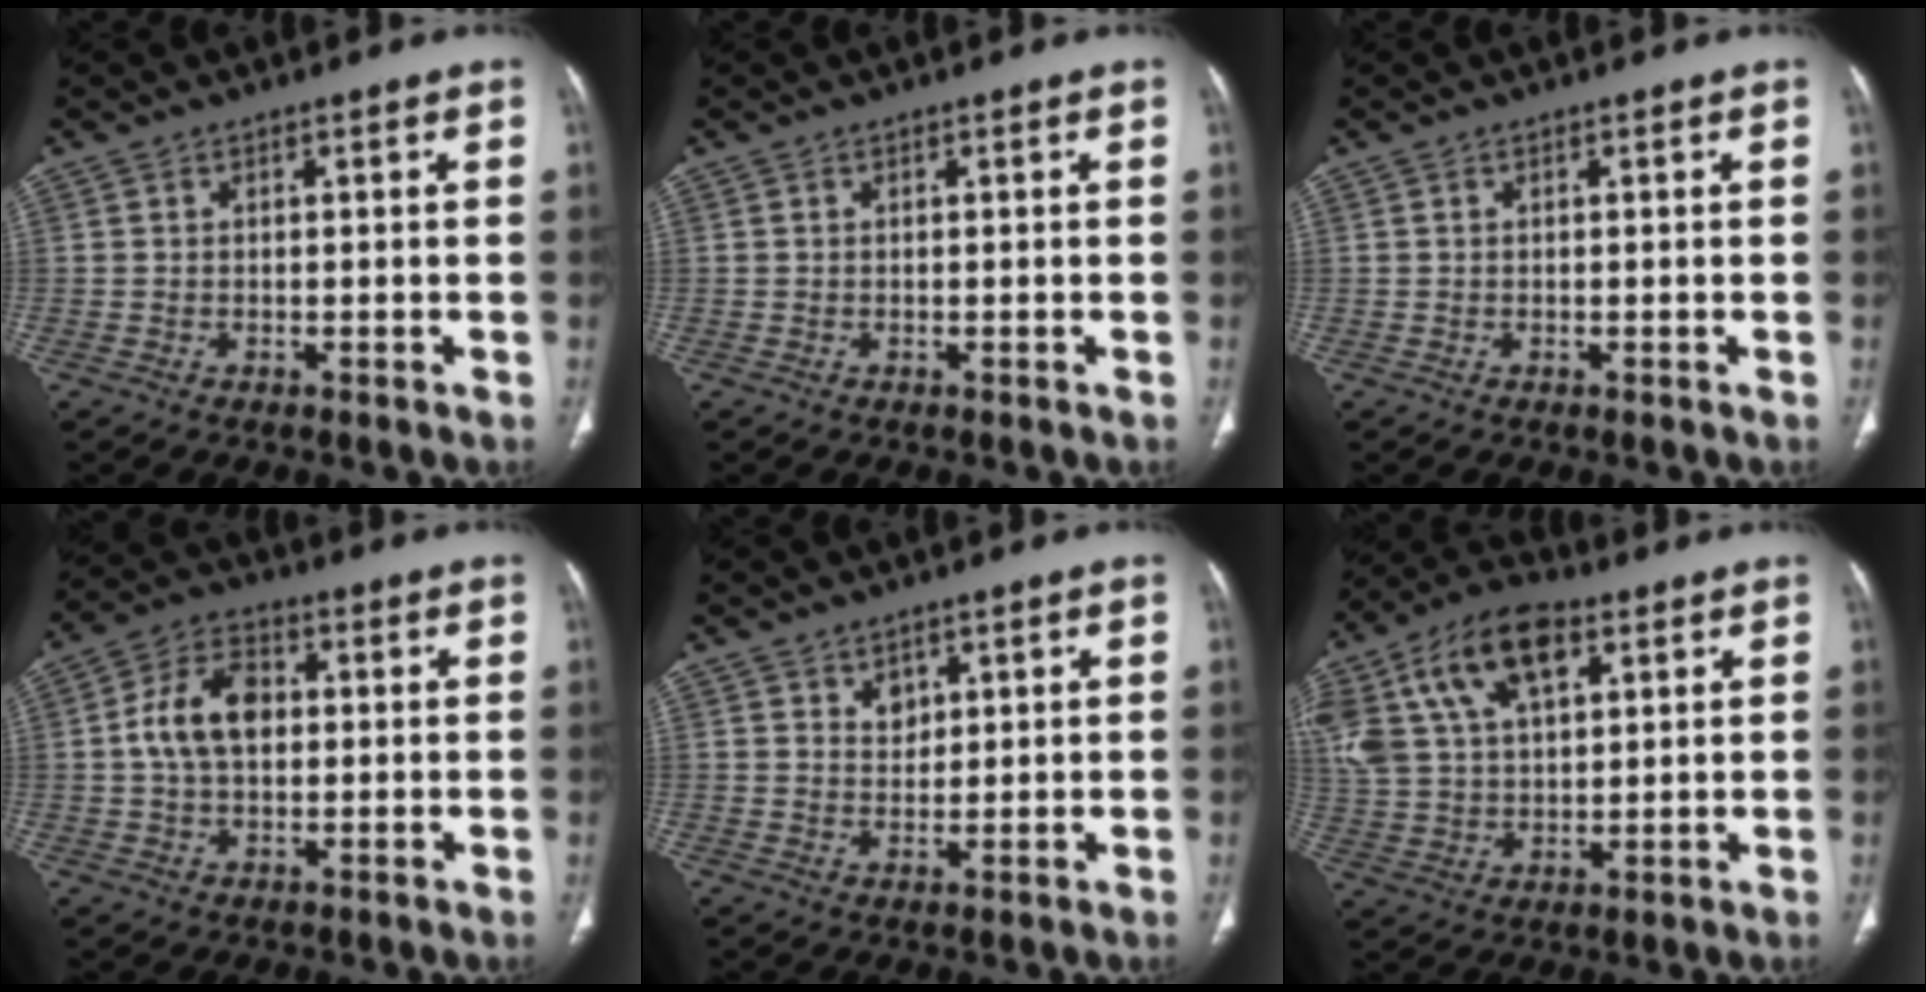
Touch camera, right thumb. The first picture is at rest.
{"total": 0.0}
{"total": 0.0}
{"total": 9.6, "force": [0.8, 6.3, 7.2], "torque": [-0.128, 0.018, 0.009]}
{"total": 2.4, "force": [1.5, 1.7, 0.9], "torque": [-0.004, -0.012, 0.027]}
{"total": 20.3, "force": [8.6, 11.8, 14.2], "torque": [-0.287, 0.015, 0.156]}